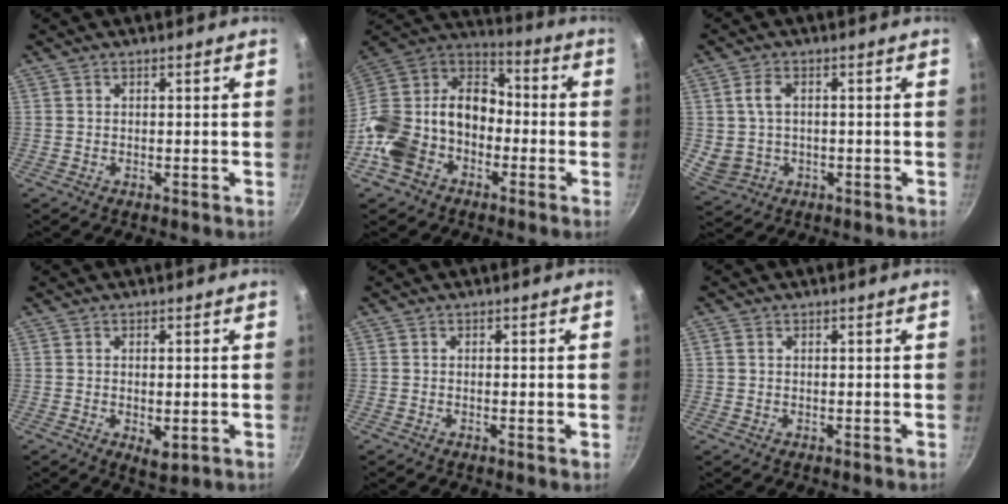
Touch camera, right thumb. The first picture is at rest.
{"total": 22.5, "force": [-6.9, 17.2, 12.7], "torque": [-0.236, 0.082, -0.144]}
{"total": 7.8, "force": [-1.0, 4.2, 6.5], "torque": [-0.137, 0.030, -0.024]}
{"total": 3.6, "force": [-0.6, 1.6, 3.2], "torque": [-0.050, -0.014, -0.004]}
{"total": 0.7, "force": [-0.1, 0.0, 0.7], "torque": [-0.010, -0.001, -0.003]}
{"total": 1.0, "force": [0.3, 0.7, 0.6], "torque": [-0.011, 0.002, 0.004]}